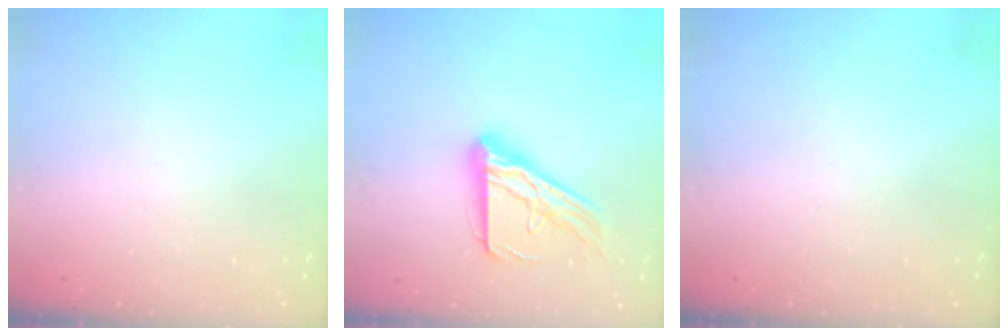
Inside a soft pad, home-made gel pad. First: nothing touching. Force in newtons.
{"total": 16.5, "press": 16.4, "slide": 1.5}
{"total": 0.0}